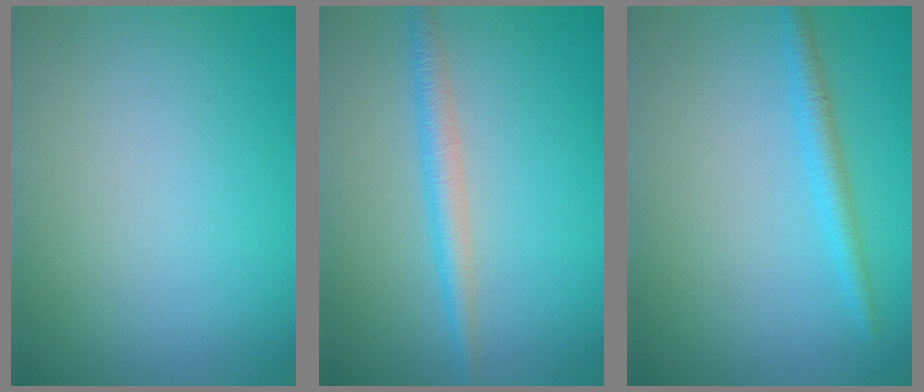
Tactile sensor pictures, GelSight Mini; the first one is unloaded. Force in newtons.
{"total": 2.3, "press": 2.3, "slide": 0.1}
{"total": 1.9, "press": 1.8, "slide": 0.2}